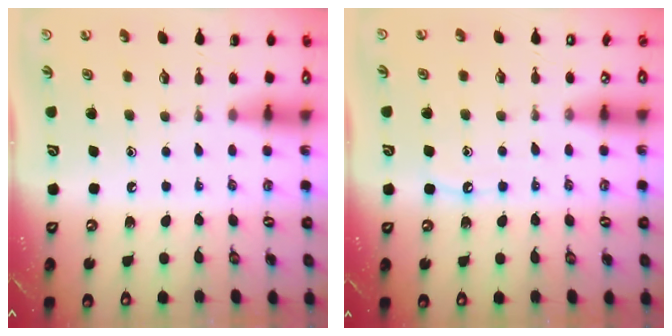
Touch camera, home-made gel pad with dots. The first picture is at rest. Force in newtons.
{"total": 4.8, "press": 4.8, "slide": 0.5}